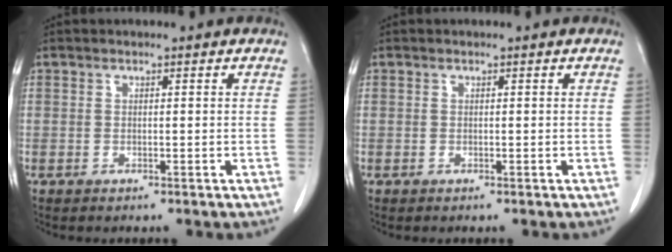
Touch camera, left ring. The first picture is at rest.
{"total": 0.0}